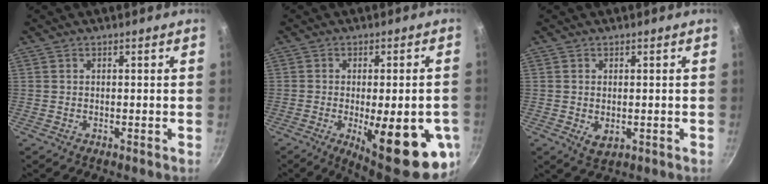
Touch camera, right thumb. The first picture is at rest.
{"total": 20.1, "force": [-6.0, 6.2, 18.1], "torque": [-0.205, -0.007, -0.068]}
{"total": 3.0, "force": [-0.3, 1.9, 2.3], "torque": [-0.037, -0.009, -0.001]}